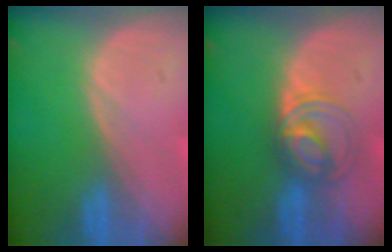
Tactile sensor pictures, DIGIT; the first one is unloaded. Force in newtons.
{"total": 5.5, "press": 5.5, "slide": 0.6}